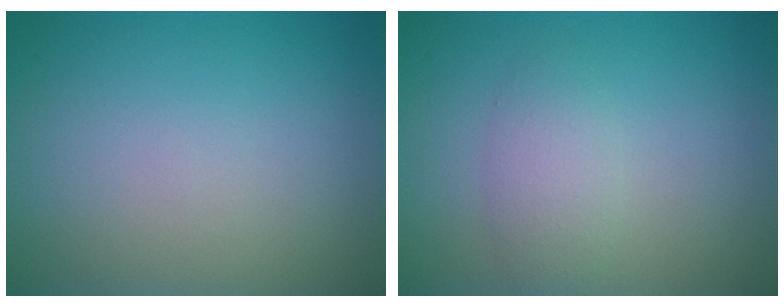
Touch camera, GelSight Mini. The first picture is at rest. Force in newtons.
{"total": 2.3, "press": 2.3, "slide": 0.1}